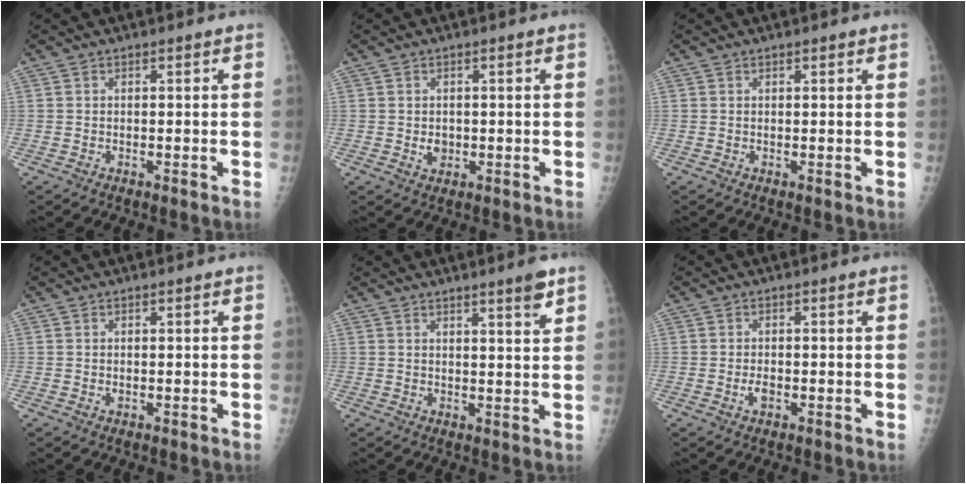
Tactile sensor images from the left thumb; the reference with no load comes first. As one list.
[{"total": 2.4, "force": [-0.2, 2.0, 1.4], "torque": [-0.010, 0.001, 0.001]}, {"total": 0.8, "force": [0.5, 0.3, 0.6], "torque": [-0.008, 0.000, 0.006]}, {"total": 0.7, "force": [0.0, 0.4, 0.6], "torque": [-0.005, 0.001, 0.003]}, {"total": 4.2, "force": [2.9, 0.2, 3.0], "torque": [-0.038, -0.021, 0.041]}, {"total": 2.0, "force": [-0.7, 1.1, 1.5], "torque": [-0.025, 0.002, -0.012]}]